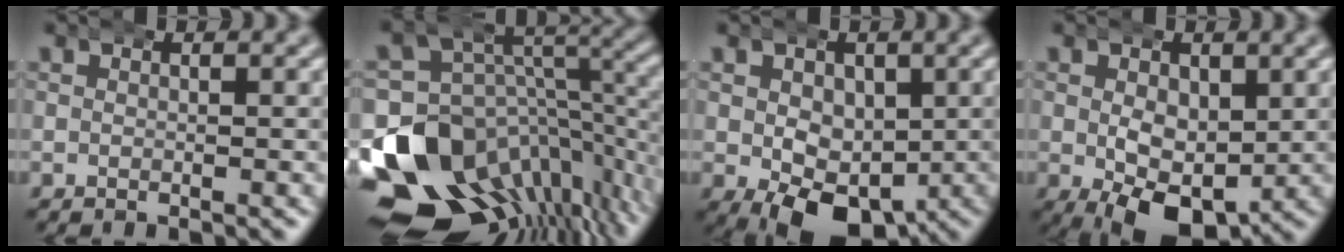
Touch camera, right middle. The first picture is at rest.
{"total": 18.3, "force": [-6.2, 13.1, 11.1], "torque": [-0.186, -0.066, -0.079]}
{"total": 7.2, "force": [-2.3, 4.5, 5.1], "torque": [-0.088, -0.046, -0.015]}
{"total": 7.2, "force": [-2.1, 4.0, 5.5], "torque": [-0.097, -0.048, -0.011]}